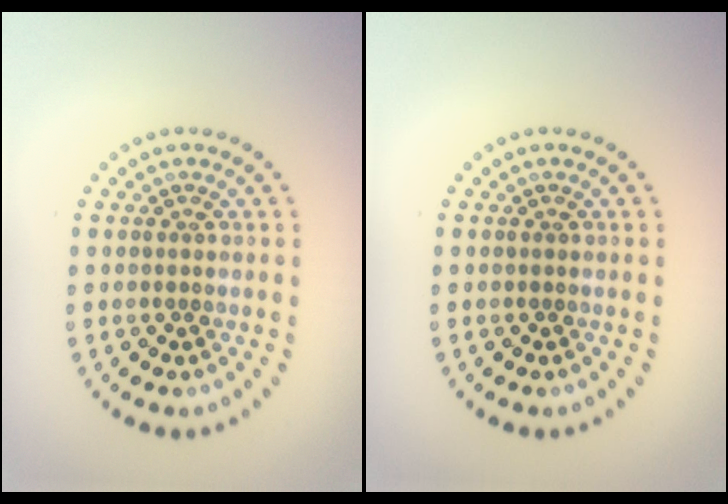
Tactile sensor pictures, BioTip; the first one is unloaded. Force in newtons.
{"total": 0.0}